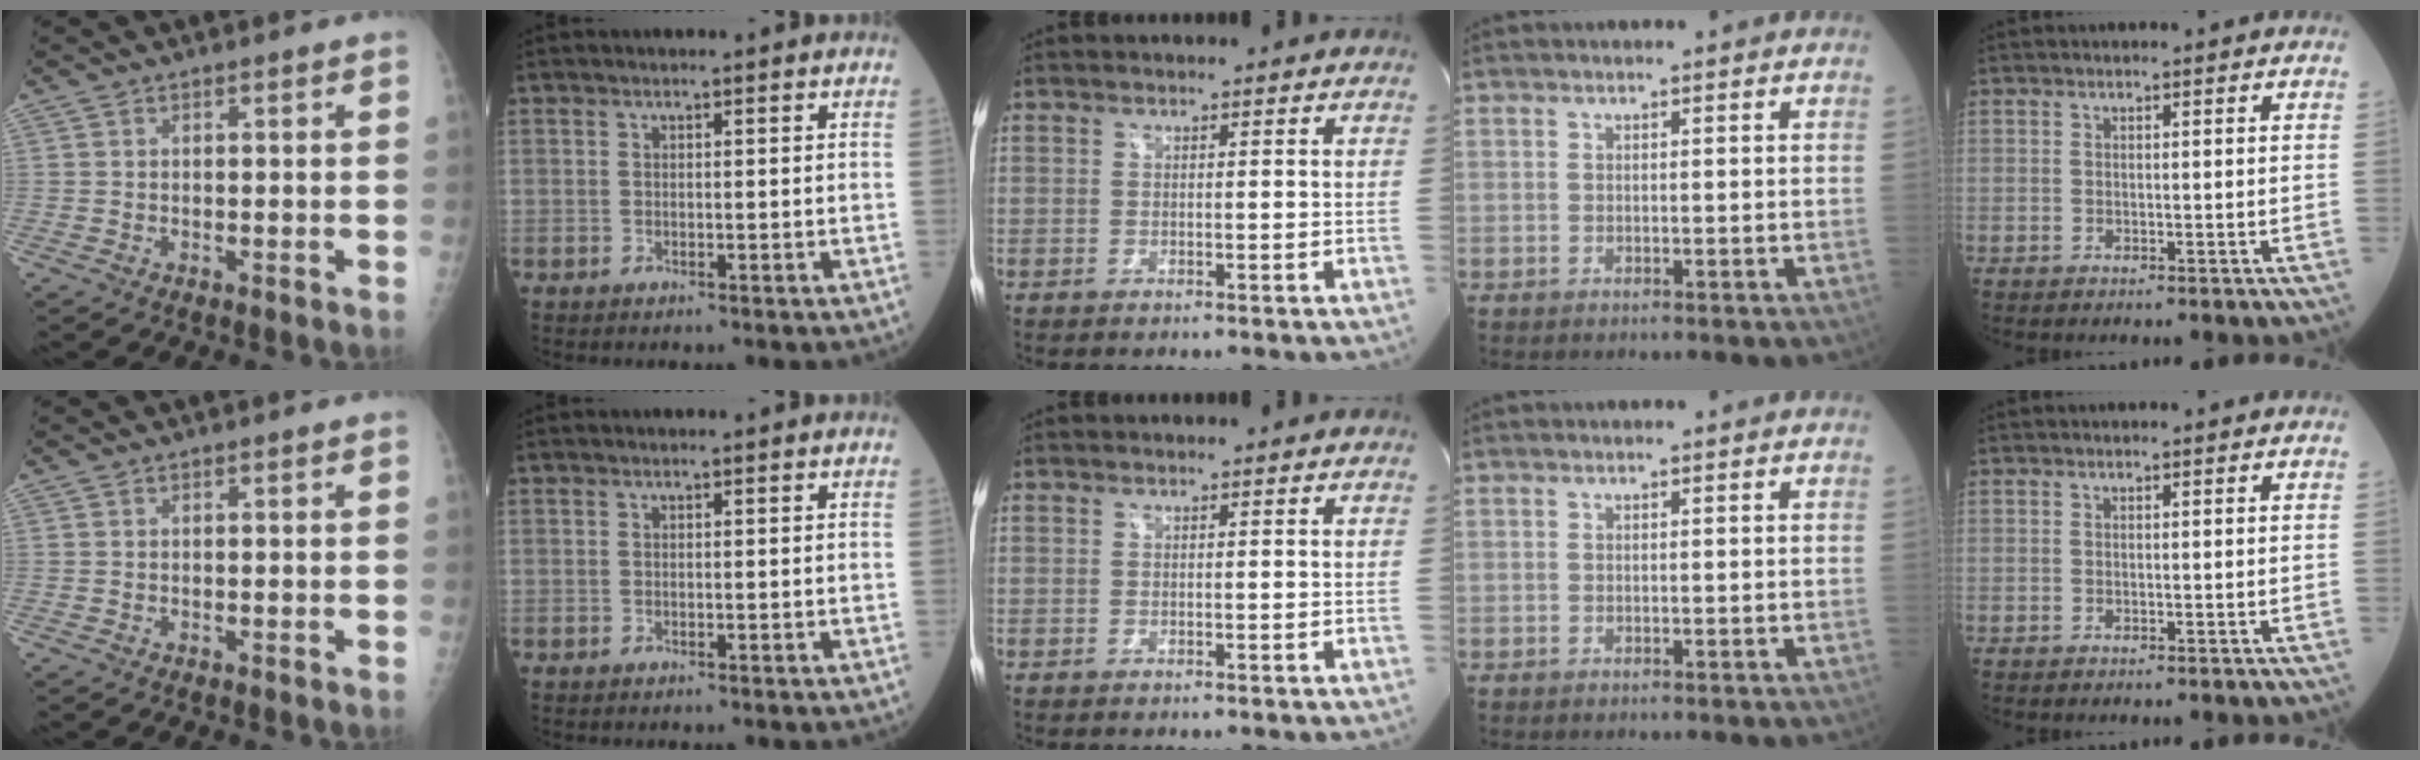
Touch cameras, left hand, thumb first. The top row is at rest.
{}